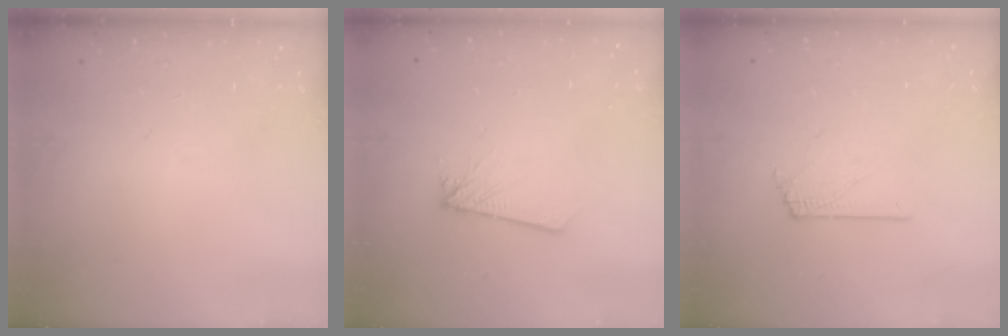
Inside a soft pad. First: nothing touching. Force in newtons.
{"total": 1.8, "press": 1.8, "slide": 0.2}
{"total": 1.6, "press": 1.6, "slide": 0.2}